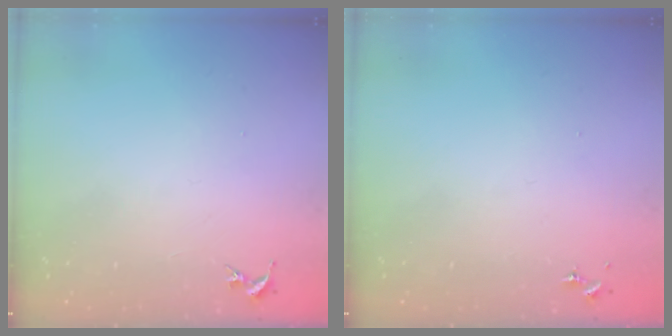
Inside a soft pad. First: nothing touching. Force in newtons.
{"total": 0.0}